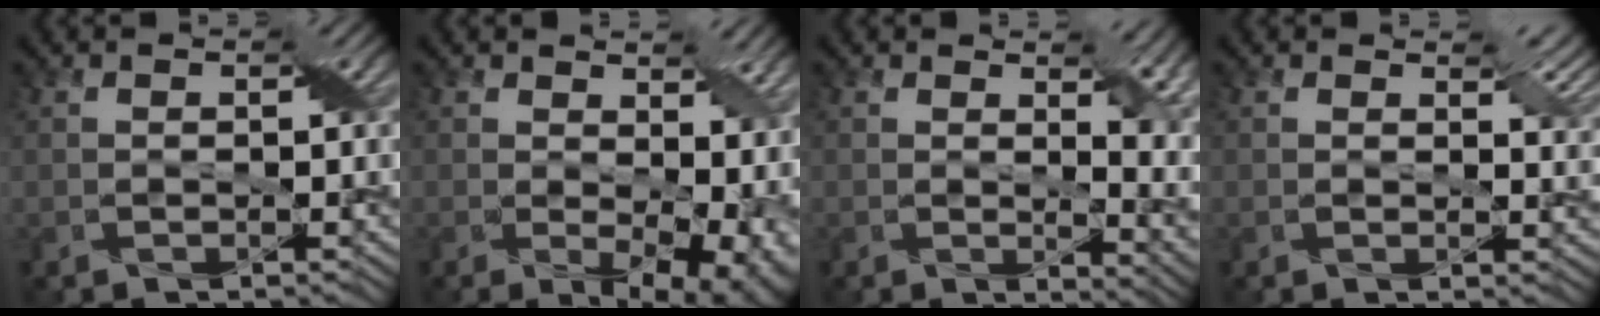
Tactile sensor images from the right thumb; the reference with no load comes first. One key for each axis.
{"total": 10.9, "fx": 0.6, "fy": 6.7, "fz": 8.6, "tx": -0.112, "ty": -0.035, "tz": 0.047}
{"total": 8.4, "fx": 2.8, "fy": 3.4, "fz": 7.1, "tx": -0.101, "ty": -0.015, "tz": 0.056}
{"total": 3.2, "fx": 1.9, "fy": 1.2, "fz": 2.3, "tx": -0.037, "ty": -0.004, "tz": 0.028}